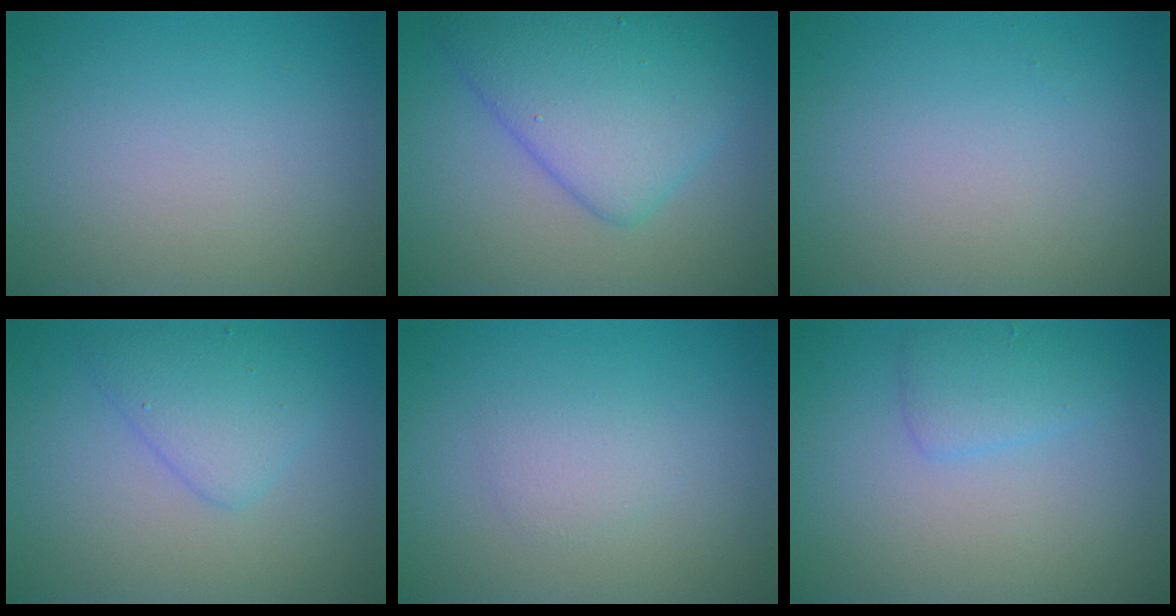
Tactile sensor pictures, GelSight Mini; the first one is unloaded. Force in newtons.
{"total": 6.8, "press": 6.8, "slide": 0.1}
{"total": 0.0}
{"total": 3.0, "press": 3.0, "slide": 0.2}
{"total": 1.5, "press": 1.5, "slide": 0.0}
{"total": 2.1, "press": 2.1, "slide": 0.1}